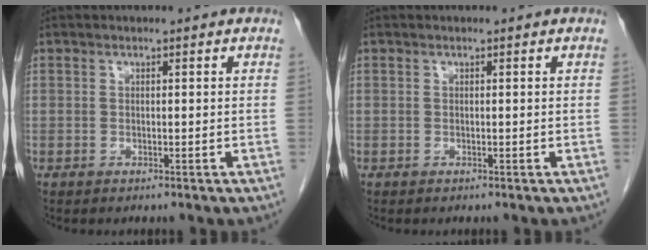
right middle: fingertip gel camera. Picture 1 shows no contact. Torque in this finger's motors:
{"motor_torque": [0.03, 0.24, -0.04, 0.00]}